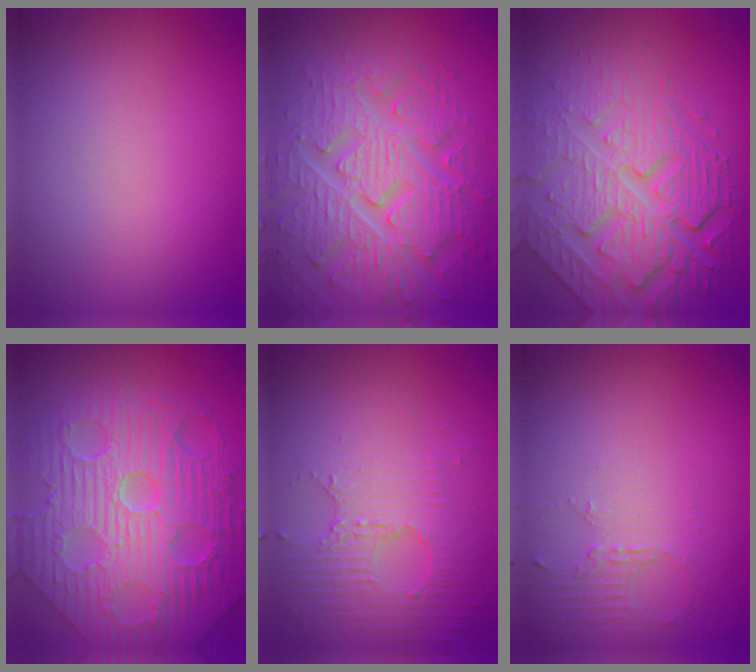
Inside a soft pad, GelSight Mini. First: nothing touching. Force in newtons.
{"total": 8.6, "press": 6.5, "slide": 5.6}
{"total": 7.7, "press": 5.9, "slide": 4.9}
{"total": 12.3, "press": 8.2, "slide": 9.2}
{"total": 5.2, "press": 3.3, "slide": 4.1}
{"total": 2.2, "press": 1.6, "slide": 1.5}